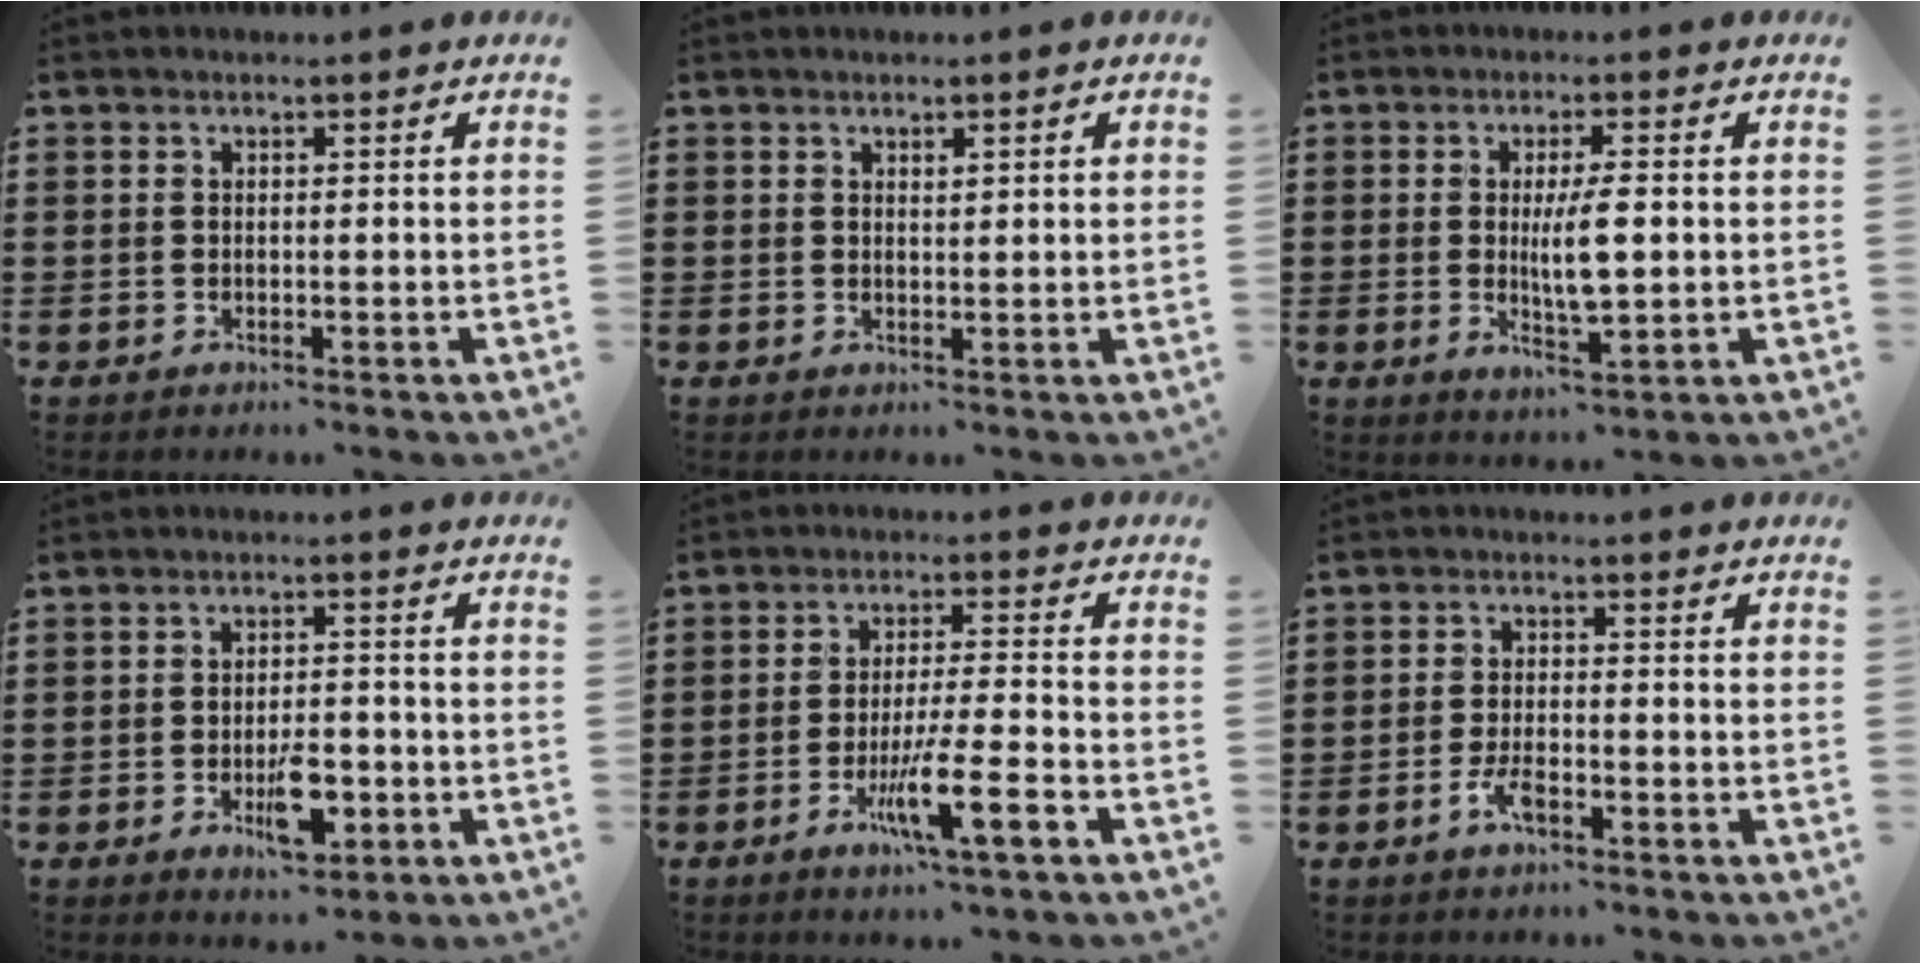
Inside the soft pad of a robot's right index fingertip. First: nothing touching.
{"total": 0.8, "force": [0.5, 0.2, 0.6], "torque": [-0.012, 0.001, 0.010]}
{"total": 6.8, "force": [-0.1, 1.8, 6.6], "torque": [-0.122, -0.007, -0.007]}
{"total": 6.9, "force": [-2.5, 3.0, 5.7], "torque": [-0.085, 0.003, -0.040]}
{"total": 8.9, "force": [-4.1, 0.9, 7.8], "torque": [-0.144, -0.008, -0.075]}
{"total": 4.1, "force": [-2.2, 1.5, 3.1], "torque": [-0.072, 0.001, -0.047]}